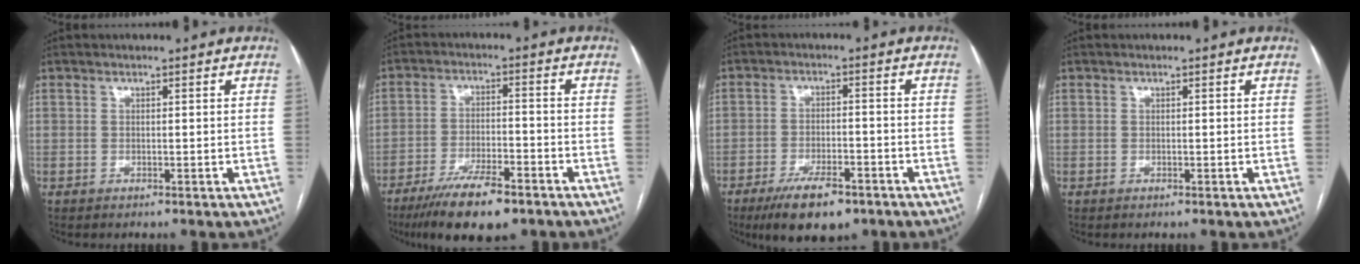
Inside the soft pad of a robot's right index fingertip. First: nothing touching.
{"total": 11.3, "force": [-8.0, 2.7, 7.5], "torque": [-0.129, -0.019, -0.134]}
{"total": 9.3, "force": [-6.2, 3.1, 6.1], "torque": [-0.105, -0.010, -0.100]}
{"total": 0.0}